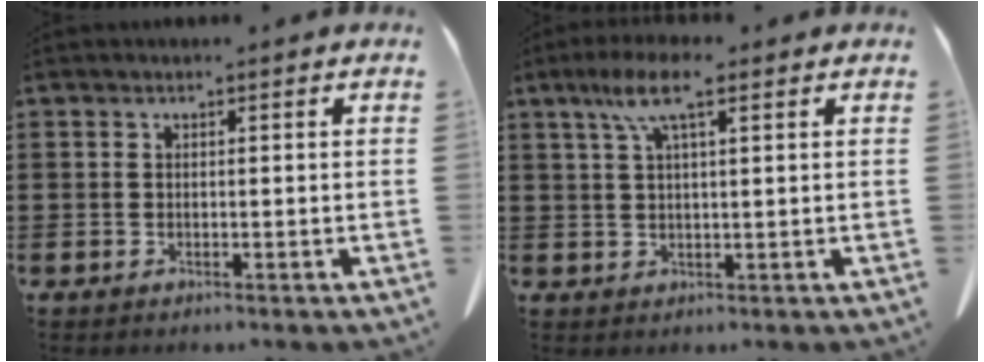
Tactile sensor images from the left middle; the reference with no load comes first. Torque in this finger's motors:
{"motor_torque": [0.96, -0.29, 0.21, 0.10]}